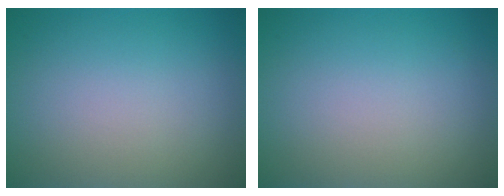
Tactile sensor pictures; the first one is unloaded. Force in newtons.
{"total": 0.0}